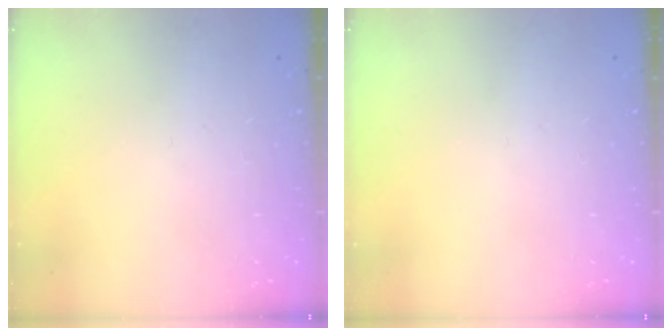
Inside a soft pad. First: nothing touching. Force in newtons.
{"total": 0.0}